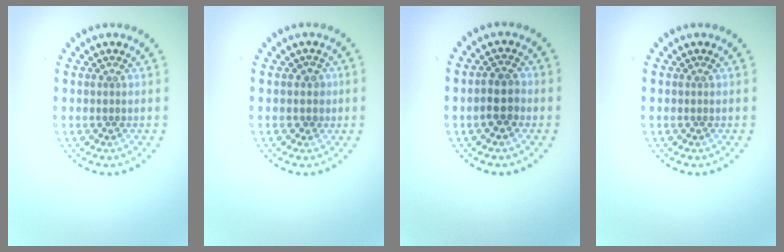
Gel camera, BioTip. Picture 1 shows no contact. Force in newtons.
{"total": 1.1, "press": 0.8, "slide": 0.7}
{"total": 2.5, "press": 2.4, "slide": 0.8}
{"total": 0.0}